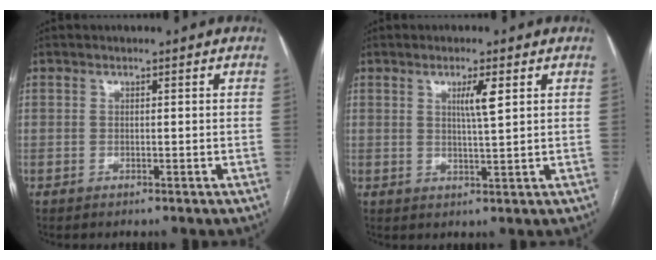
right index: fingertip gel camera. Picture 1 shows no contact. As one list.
[{"total": 3.6, "force": [1.4, 0.0, 3.3], "torque": [-0.057, -0.003, 0.024]}]